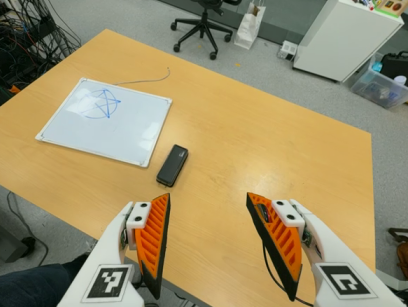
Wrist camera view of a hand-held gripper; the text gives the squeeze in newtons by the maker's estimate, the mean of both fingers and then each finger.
{"total": 0.0}